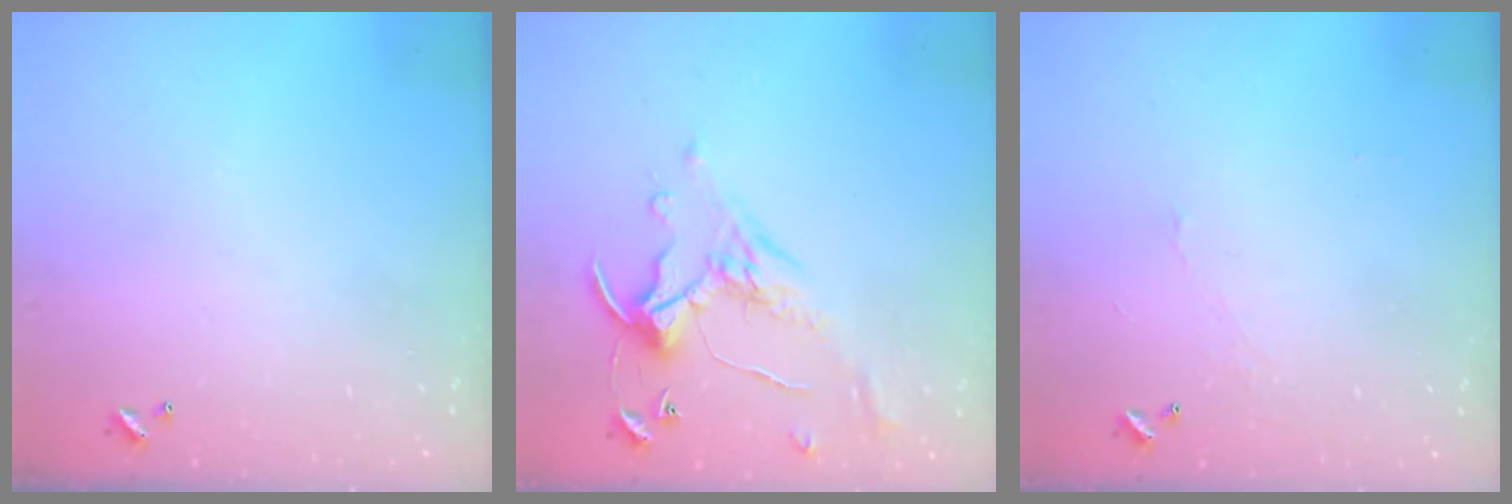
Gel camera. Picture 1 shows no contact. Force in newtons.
{"total": 1.1, "press": 0.6, "slide": 0.9}
{"total": 0.0}